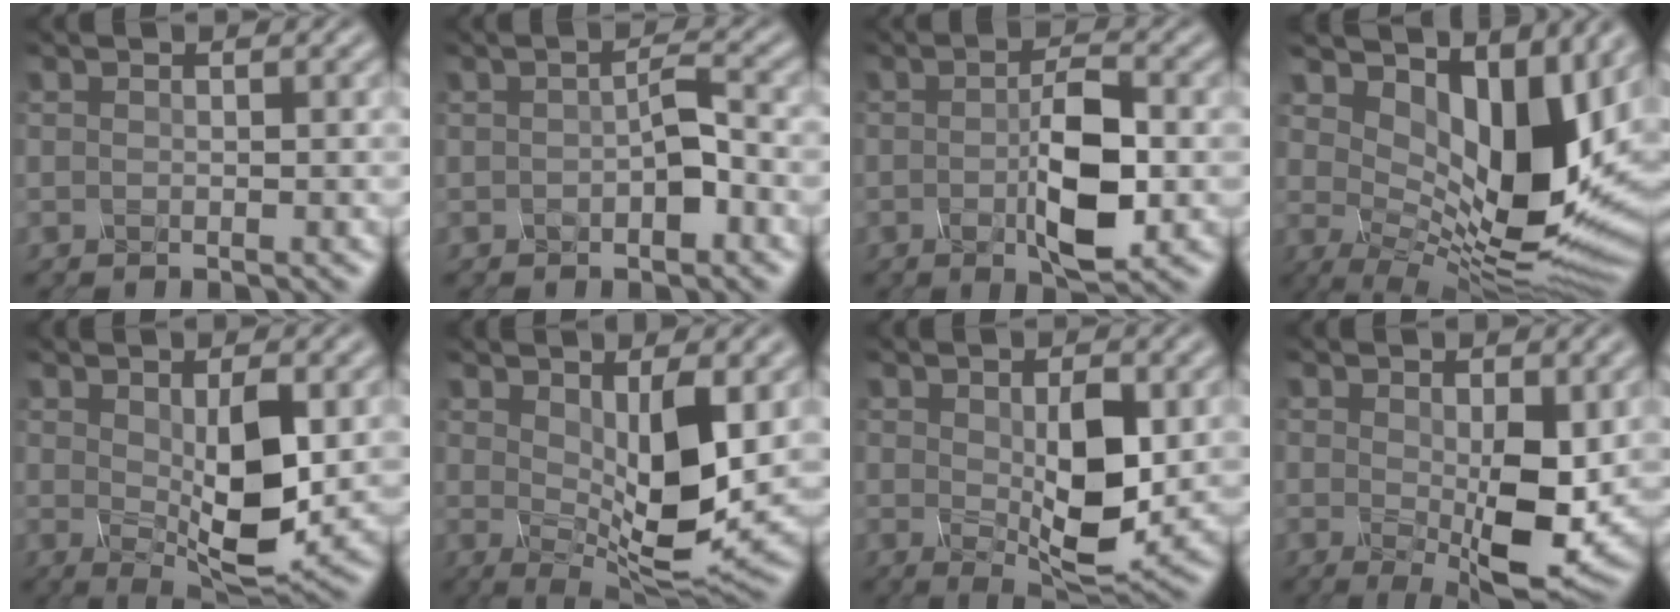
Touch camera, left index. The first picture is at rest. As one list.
[{"total": 1.8, "force": [-0.6, 0.3, 1.6], "torque": [-0.033, 0.007, -0.008]}, {"total": 5.3, "force": [-1.0, 1.5, 5.0], "torque": [-0.098, 0.000, -0.014]}, {"total": 11.0, "force": [4.7, 5.2, 8.5], "torque": [-0.138, -0.009, 0.092]}, {"total": 5.7, "force": [0.3, 2.1, 5.4], "torque": [-0.103, -0.010, 0.017]}, {"total": 7.0, "force": [0.9, 2.6, 6.5], "torque": [-0.117, -0.012, 0.027]}, {"total": 6.0, "force": [0.1, 2.5, 5.4], "torque": [-0.105, -0.010, 0.013]}, {"total": 6.8, "force": [-0.3, 2.6, 6.3], "torque": [-0.117, -0.013, 0.006]}]